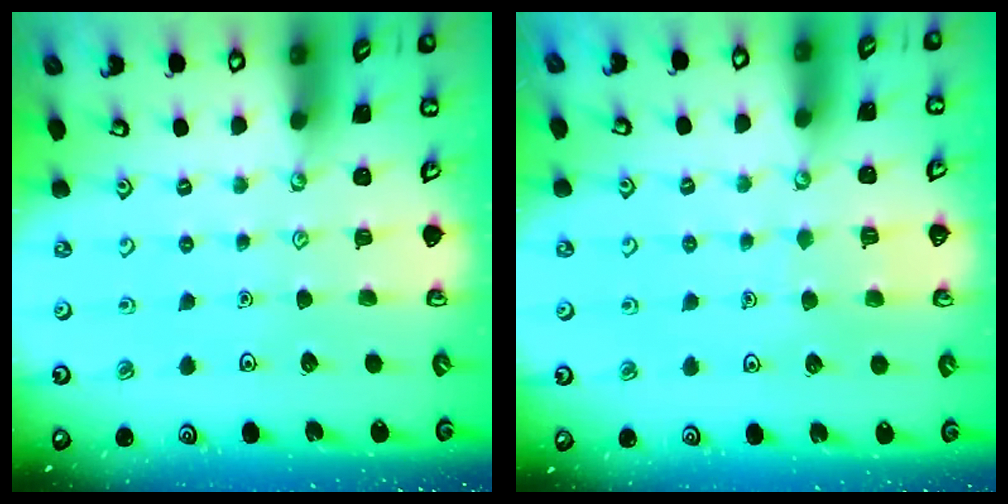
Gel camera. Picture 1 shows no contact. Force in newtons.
{"total": 3.3, "press": 3.3, "slide": 0.2}